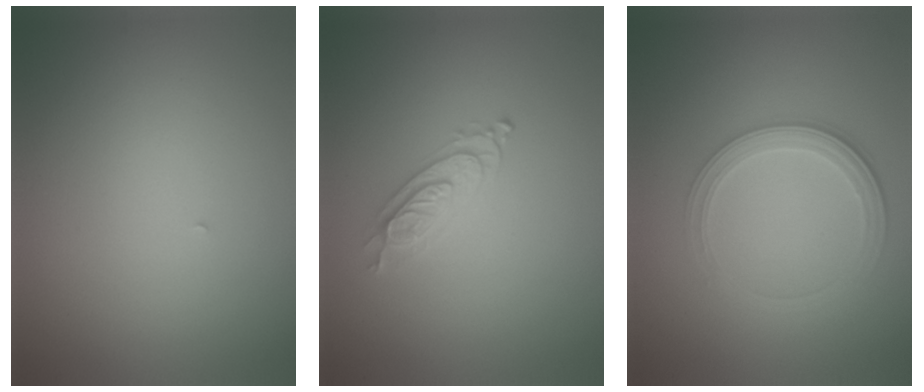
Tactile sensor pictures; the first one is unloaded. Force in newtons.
{"total": 2.2, "press": 2.0, "slide": 0.7}
{"total": 3.0, "press": 2.6, "slide": 1.4}